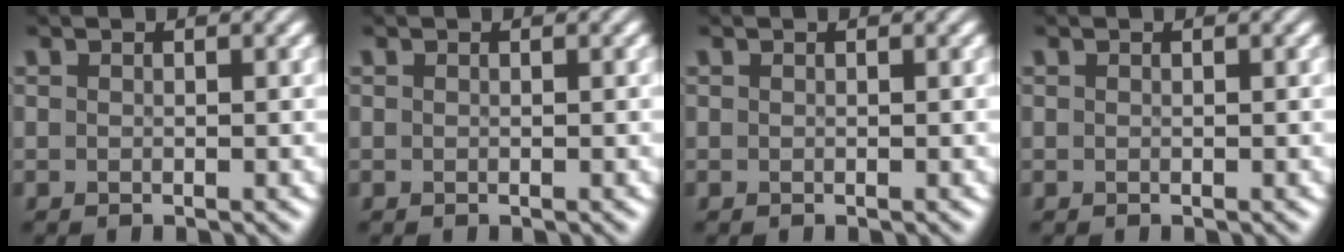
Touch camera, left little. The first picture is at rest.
{"total": 0.0}
{"total": 0.0}
{"total": 0.0}